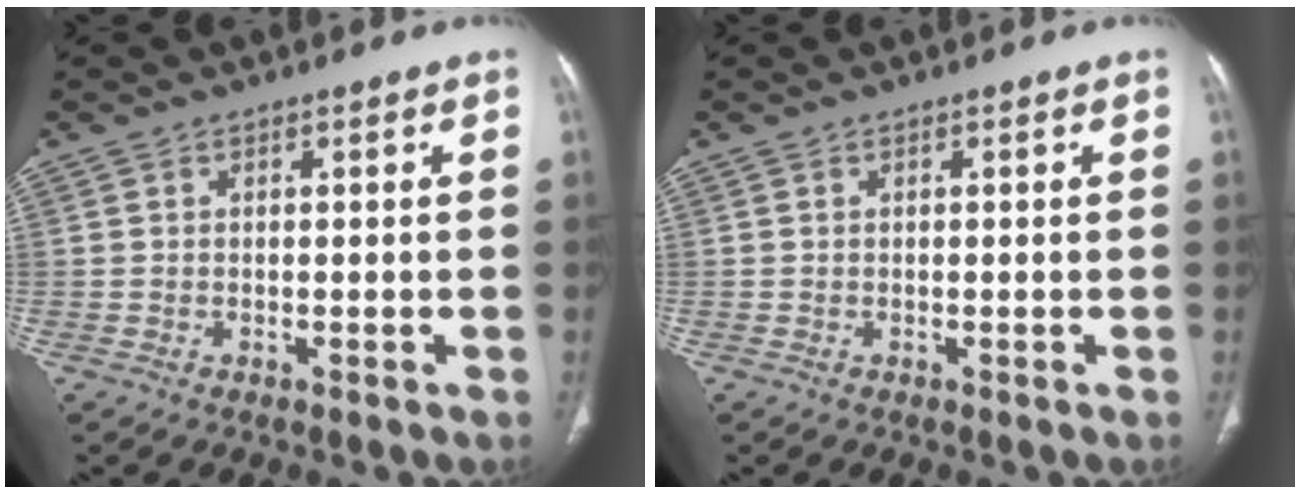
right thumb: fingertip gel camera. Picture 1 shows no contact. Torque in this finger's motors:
{"motor_torque": [-0.04, 0.03, -0.10, 0.10, 0.00]}